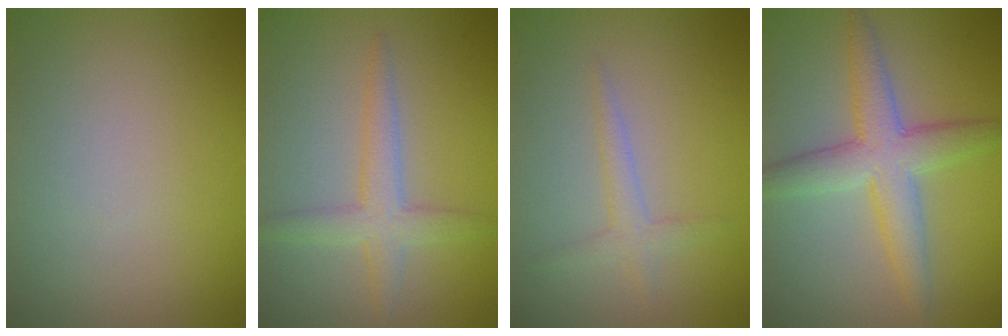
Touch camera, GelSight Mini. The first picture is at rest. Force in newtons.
{"total": 3.1, "press": 3.1, "slide": 0.2}
{"total": 1.7, "press": 1.7, "slide": 0.0}
{"total": 5.1, "press": 5.1, "slide": 0.2}